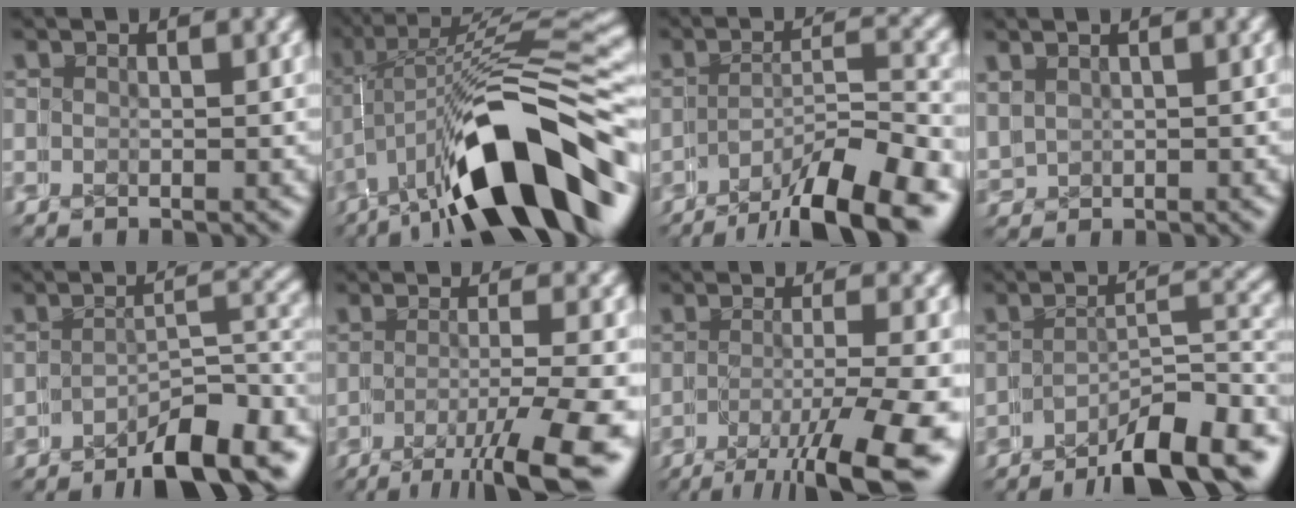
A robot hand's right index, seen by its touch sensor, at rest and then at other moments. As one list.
[{"total": 10.7, "force": [-4.4, 2.5, 9.5], "torque": [-0.129, 0.007, -0.049]}, {"total": 7.6, "force": [-6.4, 1.4, 4.0], "torque": [-0.022, 0.008, -0.099]}, {"total": 1.5, "force": [1.4, 0.3, -0.3], "torque": [-0.003, 0.003, 0.028]}, {"total": 5.9, "force": [-5.0, 0.5, 3.1], "torque": [-0.009, 0.008, -0.076]}, {"total": 7.5, "force": [-5.4, 1.3, 5.0], "torque": [-0.053, -0.016, -0.070]}, {"total": 8.1, "force": [-5.8, 1.9, 5.4], "torque": [-0.061, -0.018, -0.075]}, {"total": 7.1, "force": [-5.9, 0.8, 3.8], "torque": [-0.018, 0.010, -0.090]}]